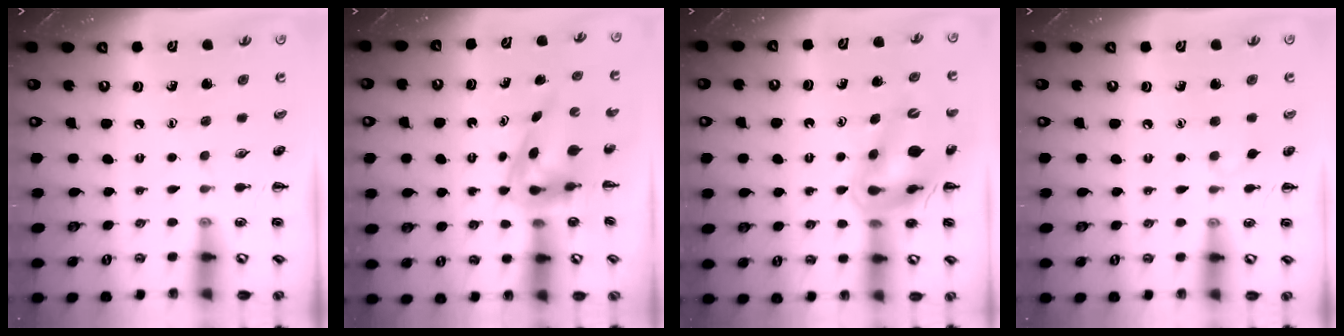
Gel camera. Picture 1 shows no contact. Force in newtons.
{"total": 6.0, "press": 5.9, "slide": 1.1}
{"total": 14.5, "press": 13.9, "slide": 4.2}
{"total": 2.8, "press": 2.6, "slide": 1.1}